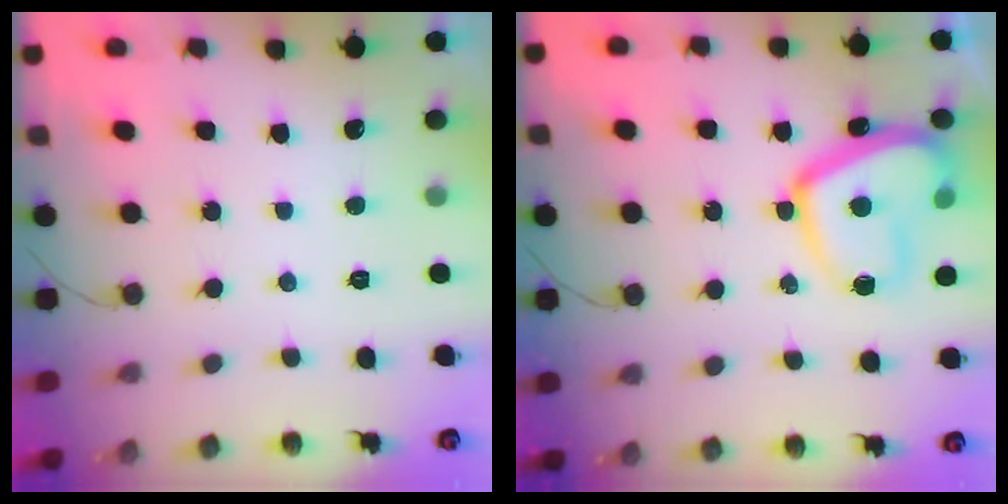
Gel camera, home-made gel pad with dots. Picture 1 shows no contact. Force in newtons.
{"total": 16.0, "press": 15.9, "slide": 1.4}